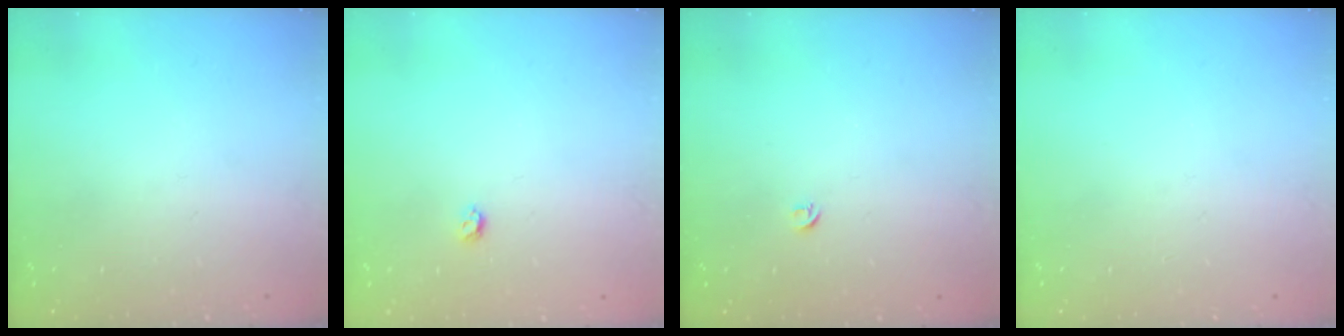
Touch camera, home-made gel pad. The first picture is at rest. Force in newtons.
{"total": 3.2, "press": 3.2, "slide": 0.5}
{"total": 3.4, "press": 3.4, "slide": 0.5}
{"total": 0.0}